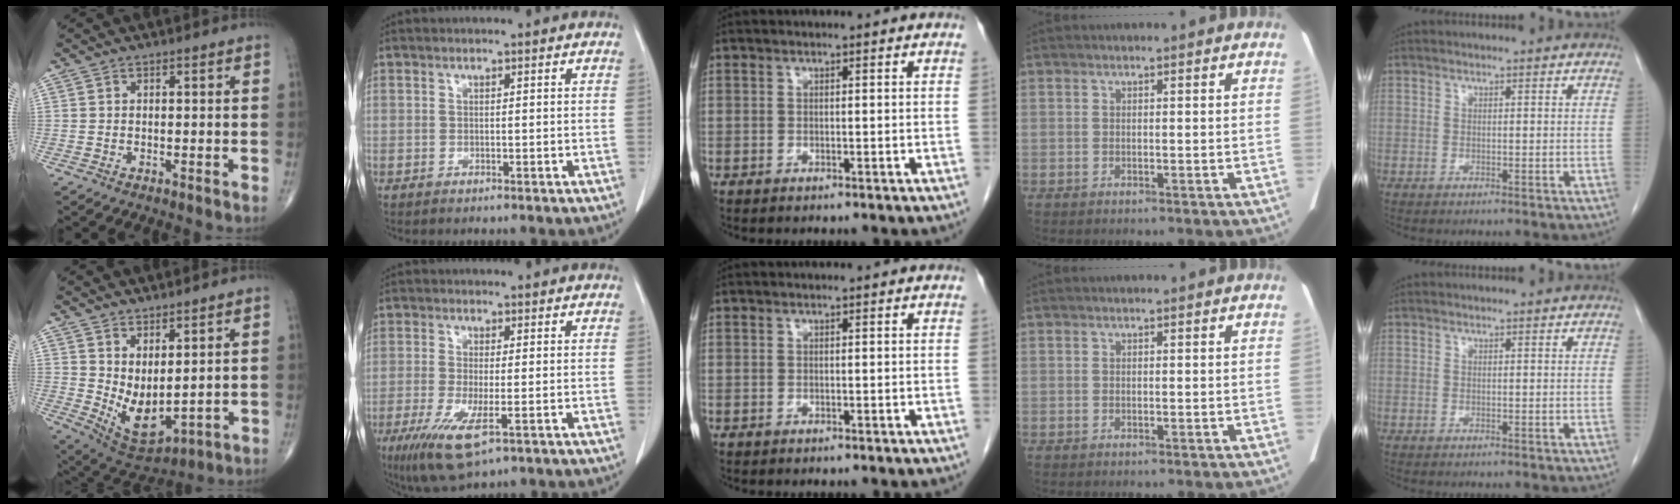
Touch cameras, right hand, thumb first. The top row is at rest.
{"thumb": {"total": 9.6, "force": [1.9, 4.6, 8.3], "torque": [-0.136, -0.033, 0.058]}, "index": {"total": 8.0, "force": [-3.4, 1.7, 7.0], "torque": [-0.140, -0.025, -0.056]}}